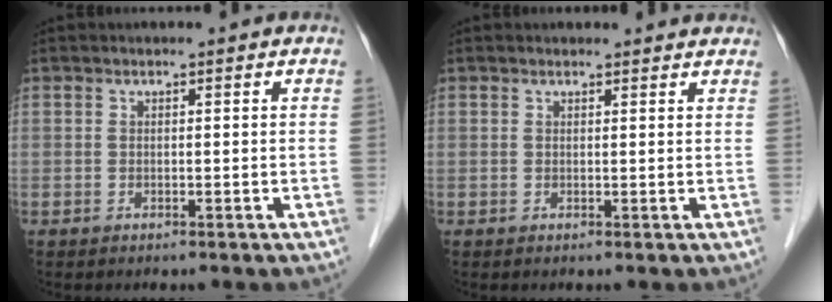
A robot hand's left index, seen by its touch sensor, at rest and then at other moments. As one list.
[{"total": 3.3, "force": [3.2, 0.7, 0.4], "torque": [-0.008, 0.010, 0.028]}]